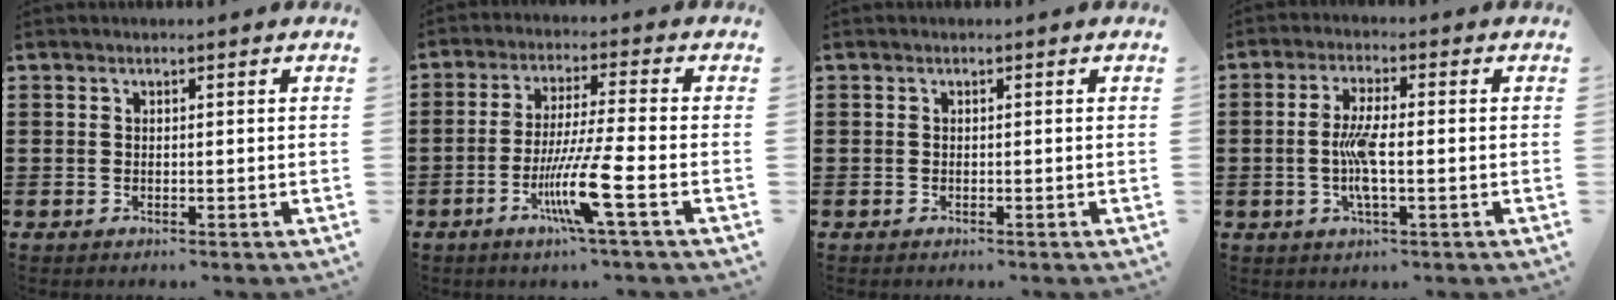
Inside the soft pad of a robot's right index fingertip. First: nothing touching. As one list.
[{"total": 9.5, "force": [-4.1, -0.3, 8.5], "torque": [-0.166, -0.018, -0.080]}, {"total": 0.0}, {"total": 5.6, "force": [-1.0, 0.9, 5.5], "torque": [-0.118, -0.009, -0.026]}]